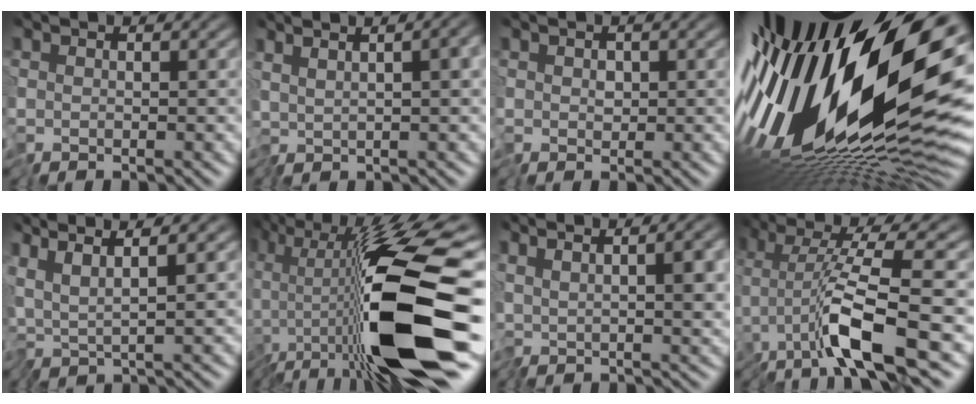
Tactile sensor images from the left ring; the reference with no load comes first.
{"total": 6.4, "force": [1.3, 2.4, 5.8], "torque": [-0.087, 0.021, 0.023]}
{"total": 1.1, "force": [-0.2, 0.9, 0.6], "torque": [-0.015, -0.003, -0.007]}
{"total": 20.7, "force": [1.9, 8.0, 19.0], "torque": [-0.347, -0.049, 0.031]}
{"total": 3.3, "force": [0.7, 0.2, 3.2], "torque": [-0.063, 0.006, 0.001]}
{"total": 14.3, "force": [-5.2, 3.0, 13.0], "torque": [-0.219, 0.002, -0.098]}
{"total": 5.8, "force": [1.2, 1.7, 5.4], "torque": [-0.086, 0.006, 0.020]}
{"total": 6.5, "force": [-3.0, -0.3, 5.7], "torque": [-0.095, 0.010, -0.065]}